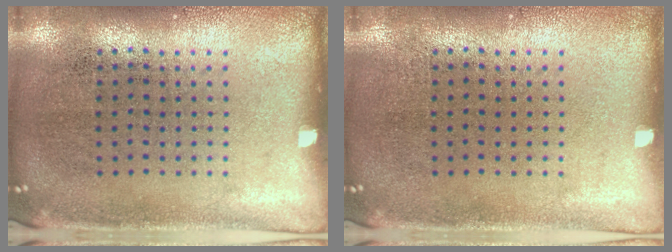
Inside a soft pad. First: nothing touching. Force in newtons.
{"total": 0.0}